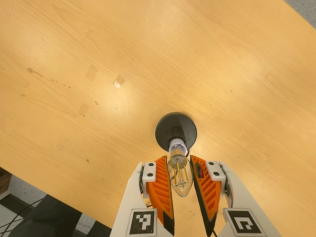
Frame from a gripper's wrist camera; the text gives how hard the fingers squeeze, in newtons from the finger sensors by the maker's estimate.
{"total": 9.8, "left": 9.1, "right": 10.5}